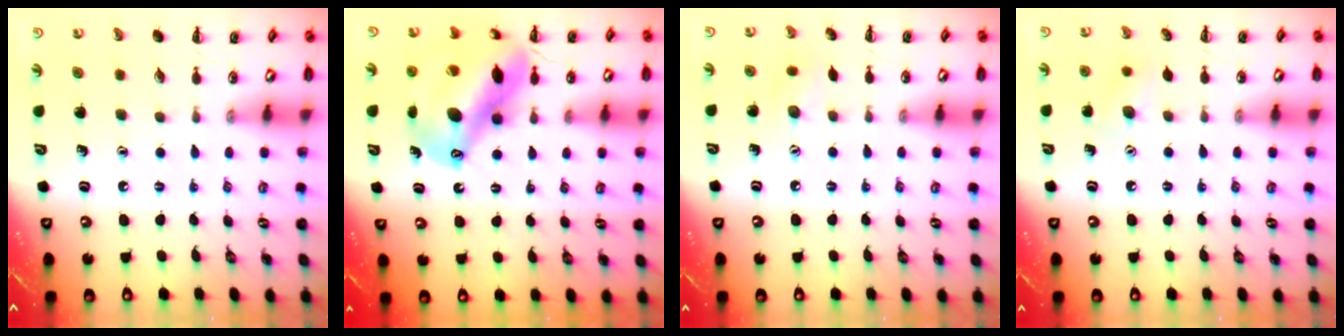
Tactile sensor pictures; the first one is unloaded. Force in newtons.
{"total": 16.7, "press": 16.0, "slide": 4.6}
{"total": 5.9, "press": 5.8, "slide": 1.3}
{"total": 7.9, "press": 7.6, "slide": 1.9}